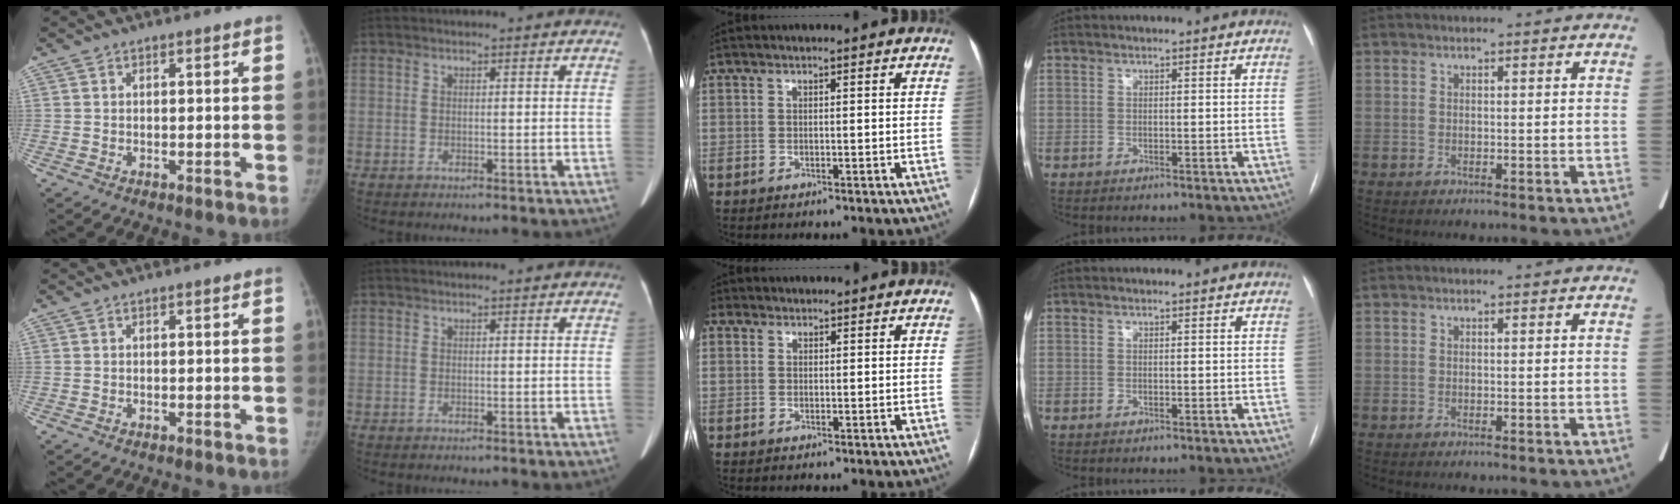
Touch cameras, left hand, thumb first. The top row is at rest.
{"middle": {"total": 1.5, "force": [0.3, 1.4, 0.3], "torque": [-0.017, 0.007, 0.011]}}